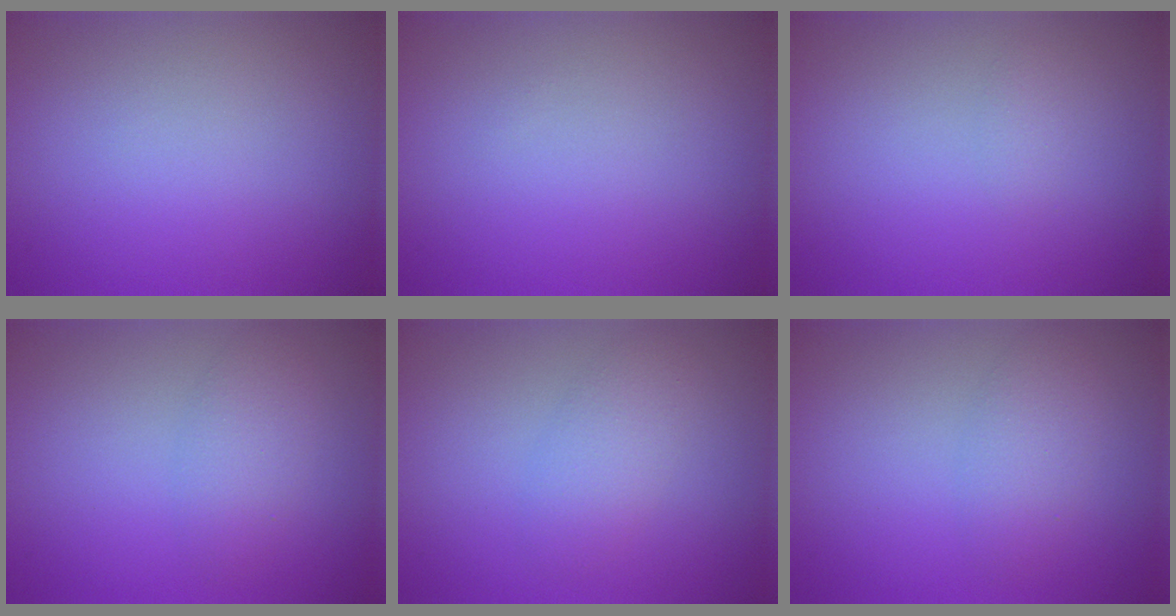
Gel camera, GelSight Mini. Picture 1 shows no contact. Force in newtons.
{"total": 0.0}
{"total": 0.6, "press": 0.6, "slide": 0.0}
{"total": 2.2, "press": 2.2, "slide": 0.1}
{"total": 2.2, "press": 2.2, "slide": 0.0}
{"total": 2.2, "press": 2.2, "slide": 0.1}